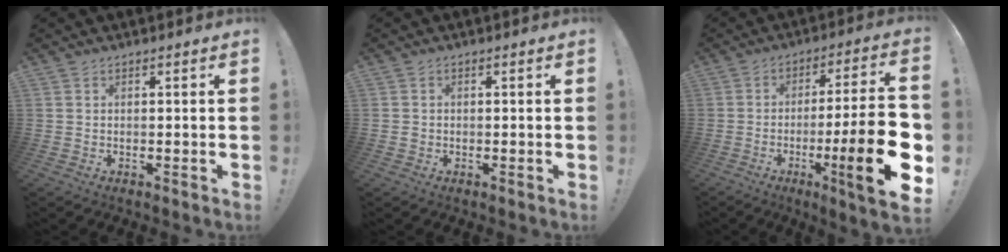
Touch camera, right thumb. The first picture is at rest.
{"total": 1.1, "force": [-0.4, 1.1, 0.2], "torque": [-0.004, 0.004, -0.007]}
{"total": 22.2, "force": [-5.7, 2.8, 21.2], "torque": [-0.327, 0.014, -0.085]}